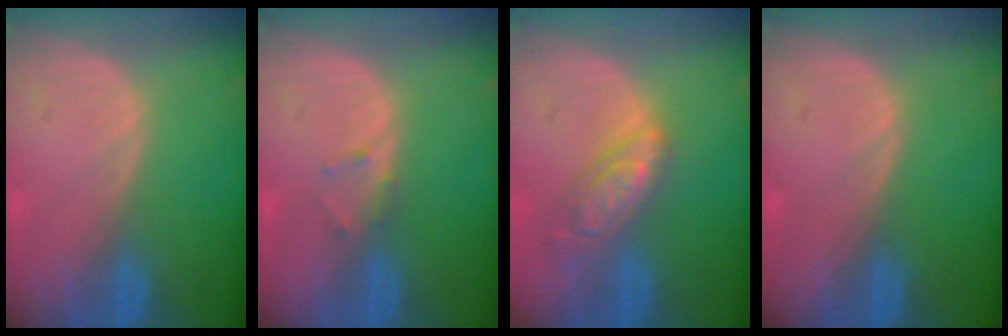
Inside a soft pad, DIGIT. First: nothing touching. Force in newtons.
{"total": 1.3, "press": 1.3, "slide": 0.4}
{"total": 6.4, "press": 5.7, "slide": 3.0}
{"total": 0.0}